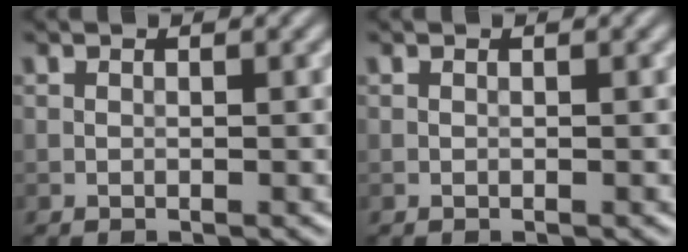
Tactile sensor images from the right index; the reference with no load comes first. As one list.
[{"total": 0.0}]